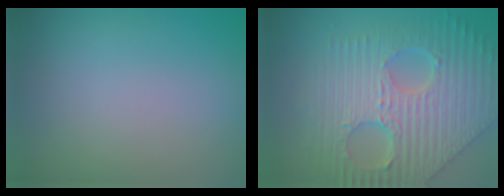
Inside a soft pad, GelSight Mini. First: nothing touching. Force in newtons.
{"total": 9.8, "press": 6.8, "slide": 7.1}